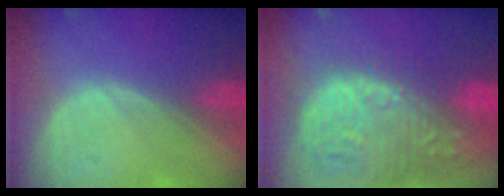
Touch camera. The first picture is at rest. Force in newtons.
{"total": 16.0, "press": 13.2, "slide": 9.0}